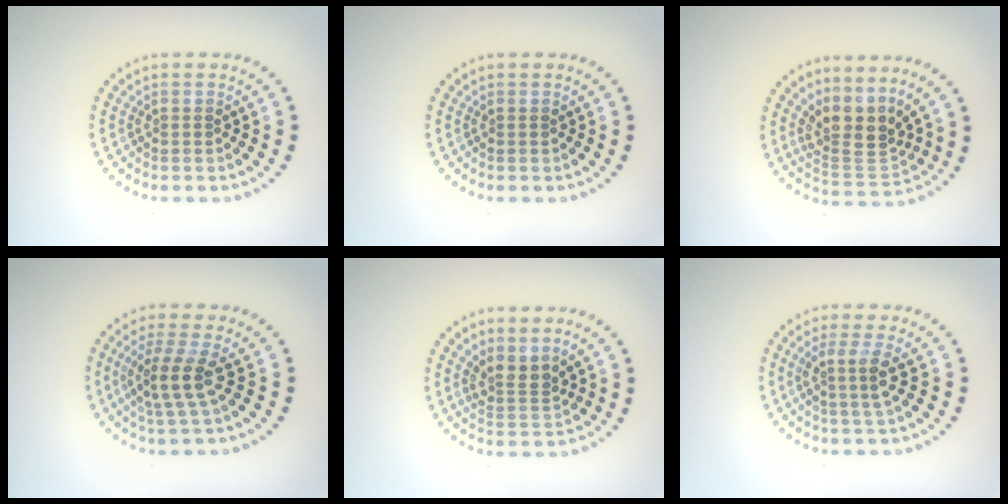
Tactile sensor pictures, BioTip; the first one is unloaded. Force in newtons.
{"total": 0.0}
{"total": 3.7, "press": 2.8, "slide": 2.4}
{"total": 3.5, "press": 2.9, "slide": 1.8}
{"total": 2.5, "press": 1.9, "slide": 1.6}
{"total": 2.5, "press": 1.9, "slide": 1.6}